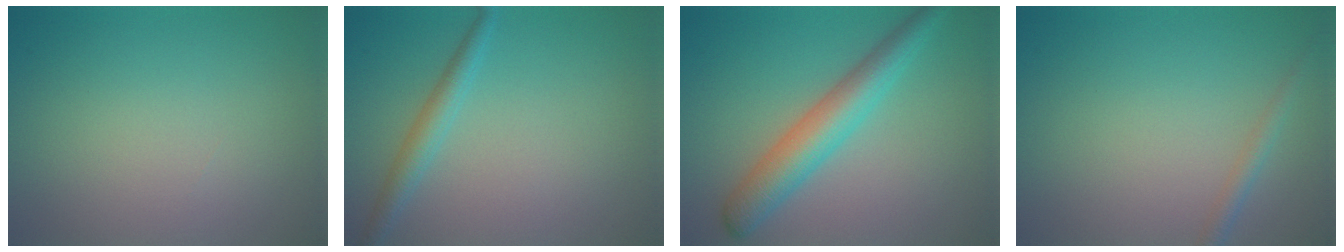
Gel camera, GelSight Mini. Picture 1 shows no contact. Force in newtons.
{"total": 2.2, "press": 2.2, "slide": 0.0}
{"total": 5.0, "press": 5.0, "slide": 0.1}
{"total": 1.5, "press": 1.5, "slide": 0.1}